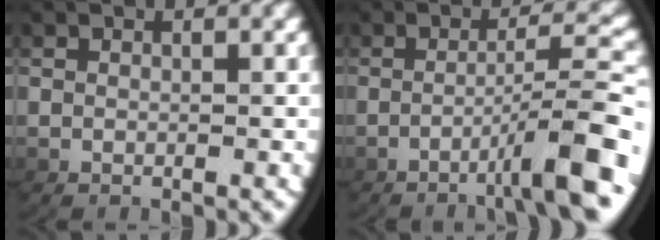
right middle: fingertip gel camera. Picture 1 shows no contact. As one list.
[{"total": 6.1, "force": [-2.5, 0.4, 5.6], "torque": [-0.081, 0.014, -0.039]}]